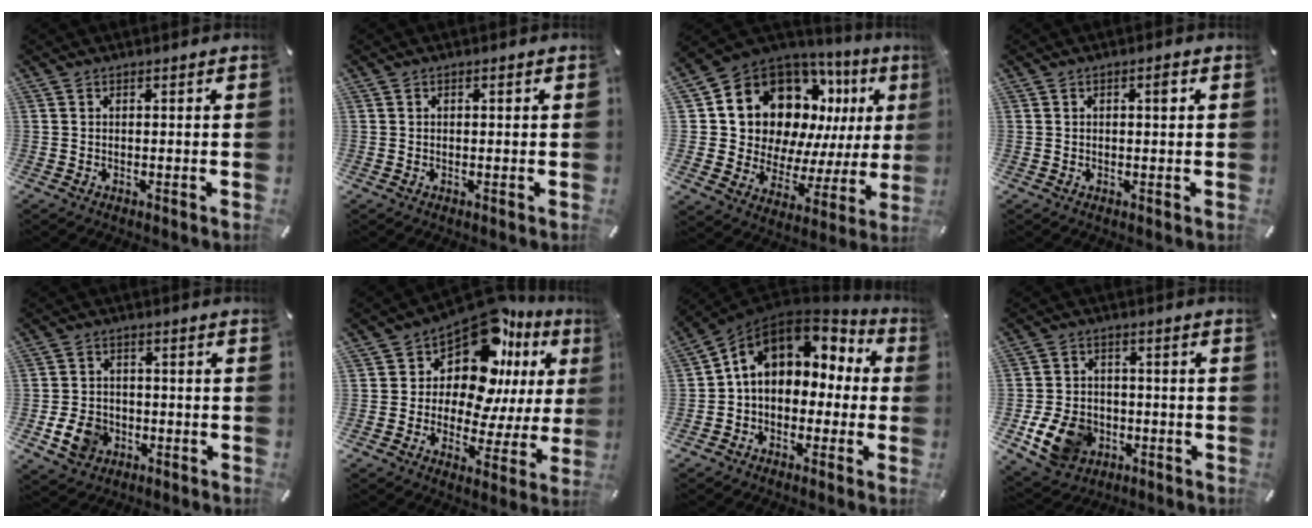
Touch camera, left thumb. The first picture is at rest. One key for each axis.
{"total": 0.5, "fx": 0.1, "fy": 0.4, "fz": 0.3, "tx": -0.006, "ty": 0.003, "tz": 0.000}
{"total": 15.9, "fx": 9.0, "fy": 11.4, "fz": 6.5, "tx": -0.108, "ty": -0.088, "tz": 0.175}
{"total": 2.3, "fx": 0.5, "fy": 1.0, "fz": 2.0, "tx": -0.024, "ty": 0.002, "tz": 0.002}
{"total": 7.3, "fx": -2.3, "fy": 6.0, "fz": 3.4, "tx": -0.074, "ty": 0.007, "tz": -0.042}
{"total": 15.2, "fx": 9.5, "fy": 8.2, "fz": 8.6, "tx": -0.147, "ty": -0.100, "tz": 0.162}
{"total": 10.4, "fx": 3.7, "fy": 8.3, "fz": 5.1, "tx": -0.095, "ty": -0.012, "tz": 0.071}
{"total": 11.2, "fx": -3.6, "fy": 8.8, "fz": 6.0, "tx": -0.125, "ty": 0.017, "tz": -0.064}